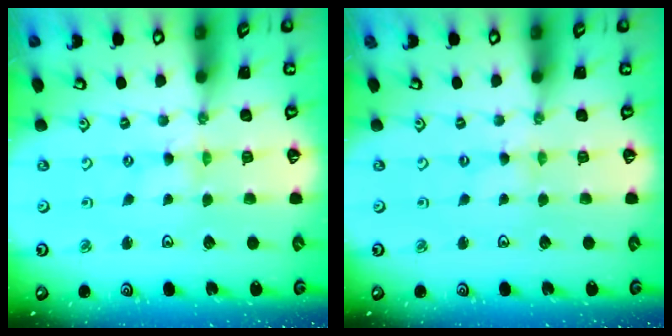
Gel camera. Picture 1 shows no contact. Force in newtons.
{"total": 1.3, "press": 1.3, "slide": 0.2}